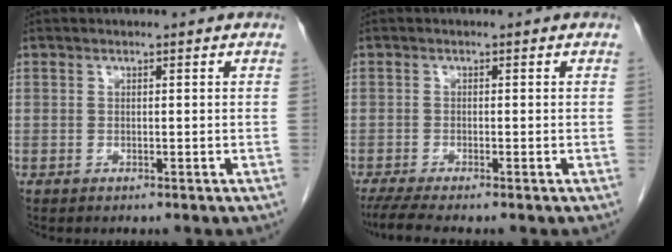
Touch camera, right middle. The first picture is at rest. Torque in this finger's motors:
{"motor_torque": [0.06, -0.02, 0.00, 0.00]}